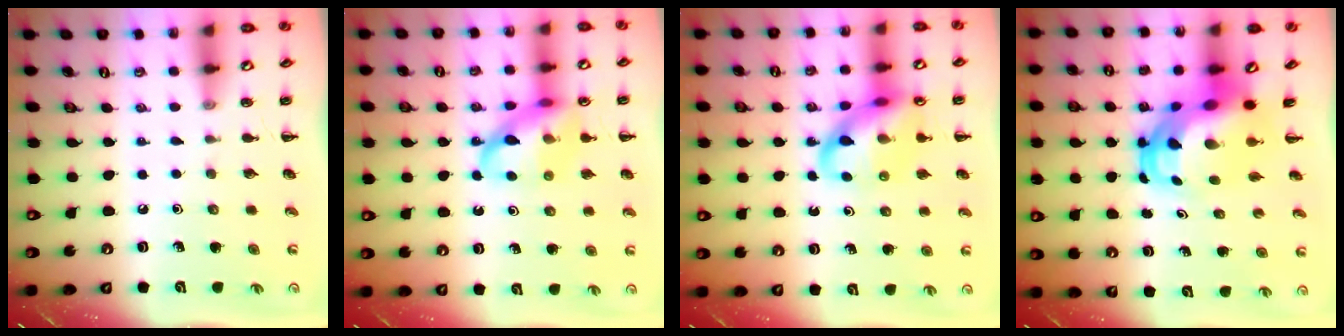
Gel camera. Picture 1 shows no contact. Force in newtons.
{"total": 13.9, "press": 13.7, "slide": 2.3}
{"total": 15.8, "press": 15.7, "slide": 2.0}
{"total": 9.0, "press": 8.6, "slide": 2.5}